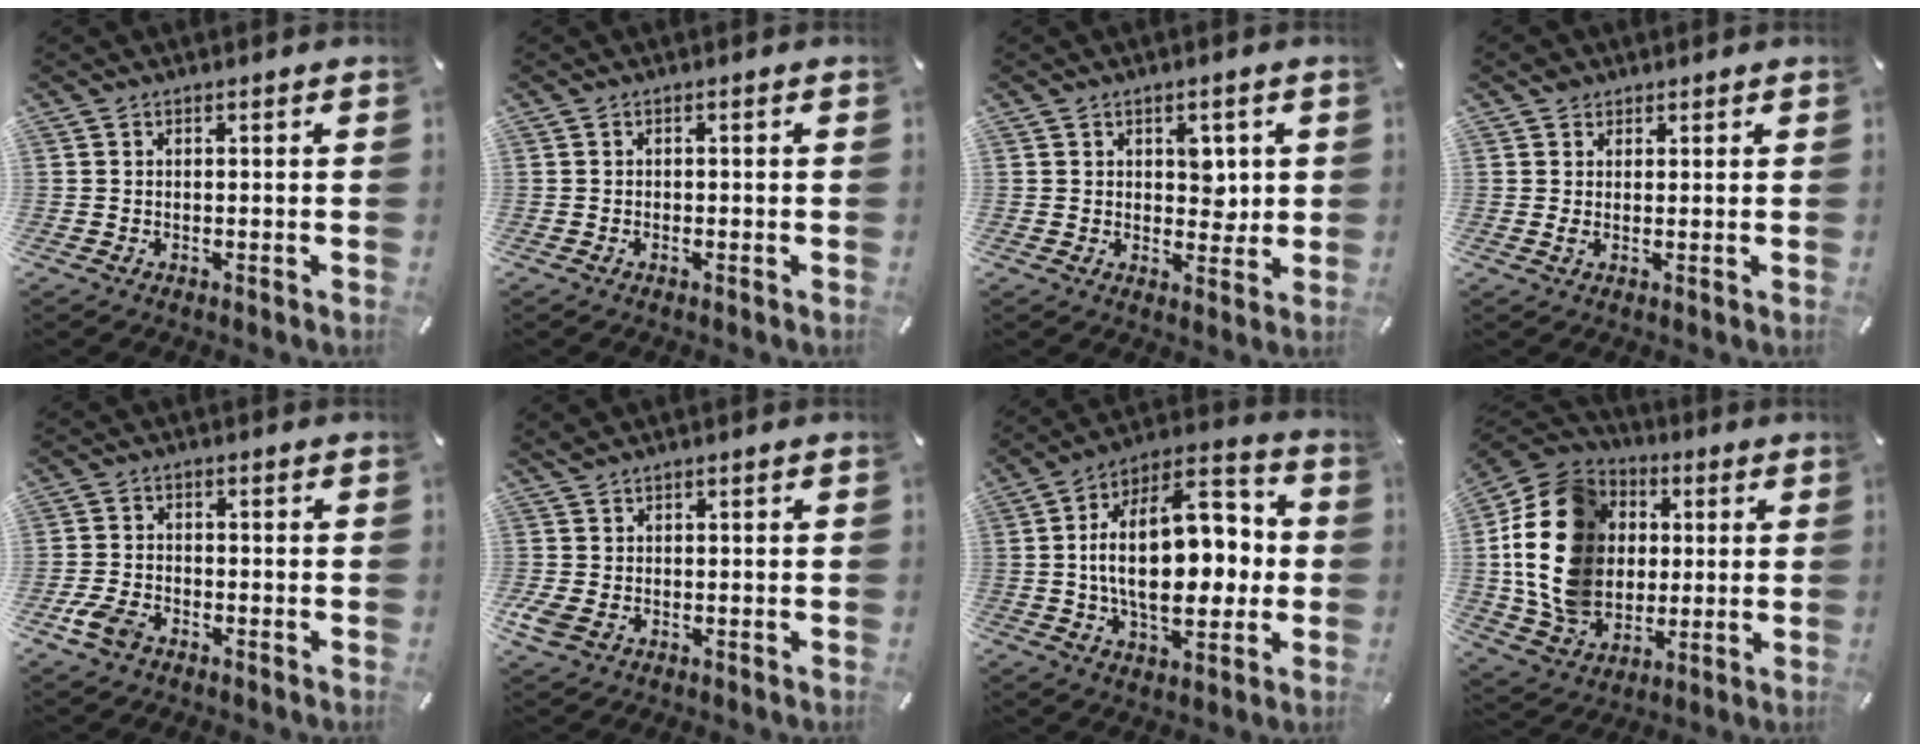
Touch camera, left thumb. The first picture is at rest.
{"total": 0.7, "force": [-0.2, 0.2, 0.6], "torque": [-0.012, -0.002, -0.004]}
{"total": 4.6, "force": [1.5, 3.5, 2.6], "torque": [-0.018, -0.006, 0.017]}
{"total": 2.2, "force": [1.1, 1.7, 0.8], "torque": [-0.009, 0.000, 0.020]}
{"total": 4.8, "force": [-2.7, 3.0, 2.5], "torque": [-0.064, 0.009, -0.055]}
{"total": 2.8, "force": [-0.2, 2.3, 1.5], "torque": [-0.040, -0.001, -0.005]}
{"total": 22.9, "force": [0.7, 13.4, 18.6], "torque": [-0.305, -0.008, 0.011]}
{"total": 20.1, "force": [1.2, 16.7, 11.1], "torque": [-0.244, 0.002, 0.024]}